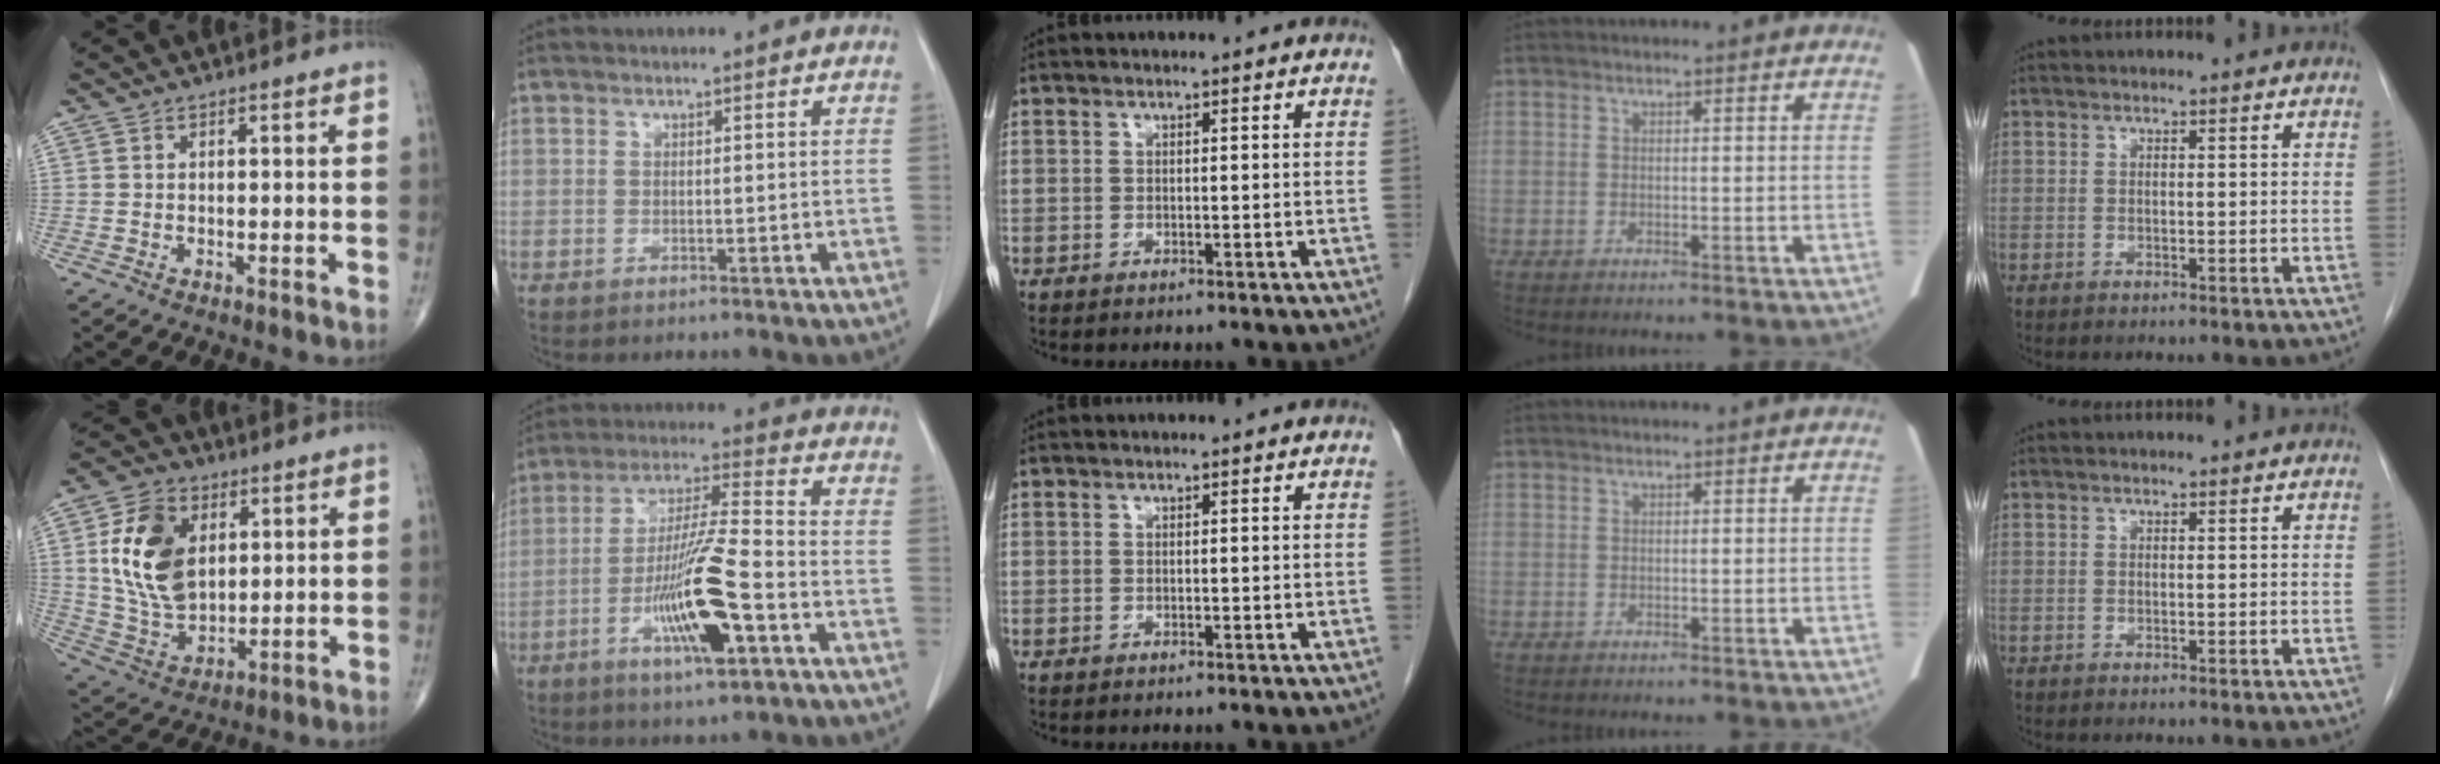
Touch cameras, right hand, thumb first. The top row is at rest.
{"thumb": {"total": 15.4, "force": [3.8, 10.1, 11.0], "torque": [-0.182, -0.014, 0.077]}, "index": {"total": 13.8, "force": [-5.3, 1.1, 12.7], "torque": [-0.243, -0.009, -0.092]}}